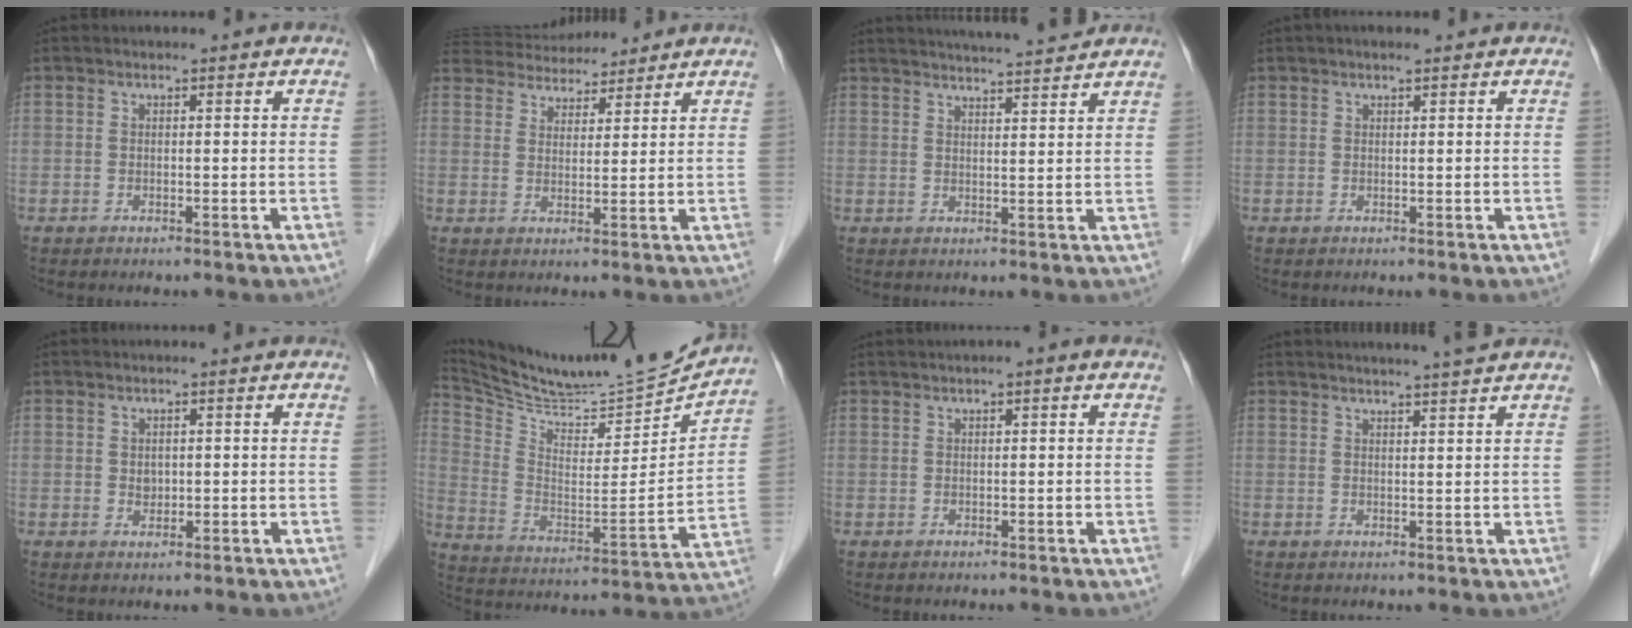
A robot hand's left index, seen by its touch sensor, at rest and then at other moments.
{"total": 11.6, "force": [10.8, 2.9, 2.8], "torque": [-0.044, 0.033, 0.176]}
{"total": 10.9, "force": [10.1, -0.4, 4.0], "torque": [-0.062, 0.014, 0.140]}
{"total": 1.3, "force": [1.1, 0.2, 0.8], "torque": [-0.012, 0.012, 0.019]}
{"total": 1.2, "force": [0.3, 1.0, 0.6], "torque": [-0.007, 0.002, 0.009]}
{"total": 23.6, "force": [22.3, 1.9, 7.6], "torque": [-0.137, -0.052, 0.345]}
{"total": 1.9, "force": [1.1, 0.0, 1.5], "torque": [-0.026, 0.013, 0.020]}
{"total": 5.7, "force": [5.2, -1.0, 2.2], "torque": [-0.029, 0.007, 0.066]}